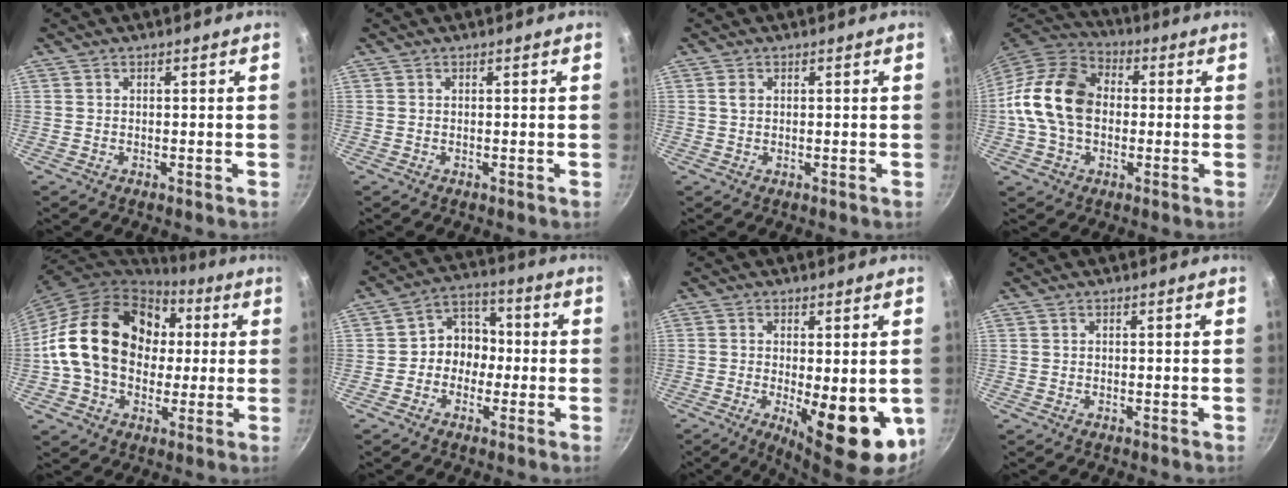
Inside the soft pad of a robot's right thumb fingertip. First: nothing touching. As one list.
[{"total": 0.0}, {"total": 1.3, "force": [0.4, 0.9, 0.8], "torque": [-0.014, 0.001, 0.006]}, {"total": 16.8, "force": [-0.1, 12.2, 11.5], "torque": [-0.191, 0.031, -0.018]}, {"total": 22.3, "force": [2.4, 17.0, 14.3], "torque": [-0.226, 0.032, 0.036]}, {"total": 7.7, "force": [-1.1, 6.6, 3.7], "torque": [-0.006, 0.029, -0.033]}, {"total": 13.4, "force": [-2.8, 5.0, 12.2], "torque": [-0.149, -0.012, -0.024]}, {"total": 0.0}]